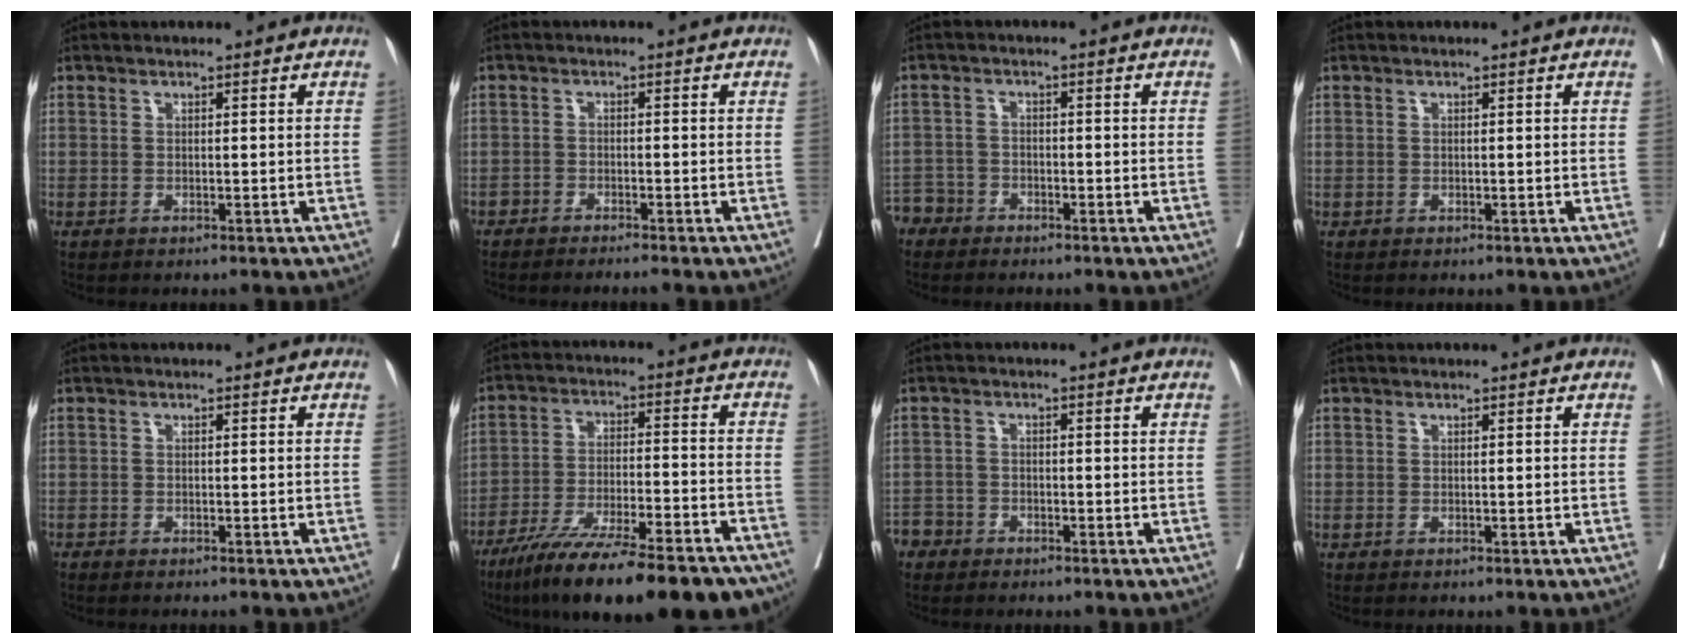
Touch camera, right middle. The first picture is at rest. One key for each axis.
{"total": 3.0, "fx": -2.7, "fy": 0.1, "fz": 1.2, "tx": -0.012, "ty": -0.003, "tz": -0.042}
{"total": 3.4, "fx": -2.7, "fy": 1.9, "fz": -0.5, "tx": 0.012, "ty": 0.005, "tz": -0.059}
{"total": 0.0}
{"total": 0.9, "fx": -0.8, "fy": 0.0, "fz": 0.3, "tx": -0.001, "ty": 0.001, "tz": -0.014}
{"total": 23.7, "fx": -18.5, "fy": 4.0, "fz": 14.3, "tx": -0.175, "ty": -0.015, "tz": -0.282}
{"total": 2.8, "fx": -2.1, "fy": 1.7, "fz": -0.3, "tx": 0.007, "ty": 0.008, "tz": -0.045}
{"total": 0.0}